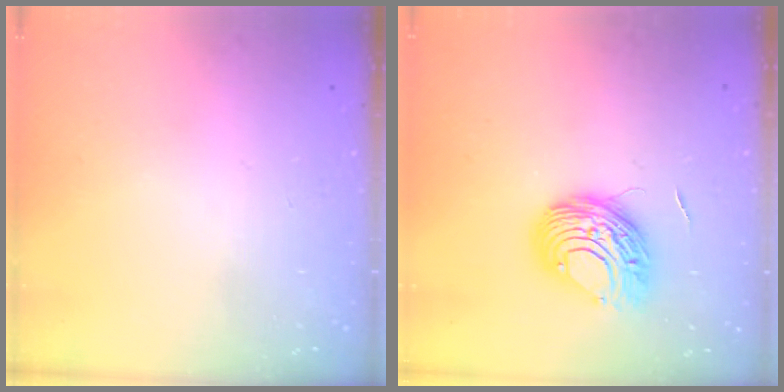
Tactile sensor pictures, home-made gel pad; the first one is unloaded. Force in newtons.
{"total": 9.4, "press": 9.4, "slide": 0.8}